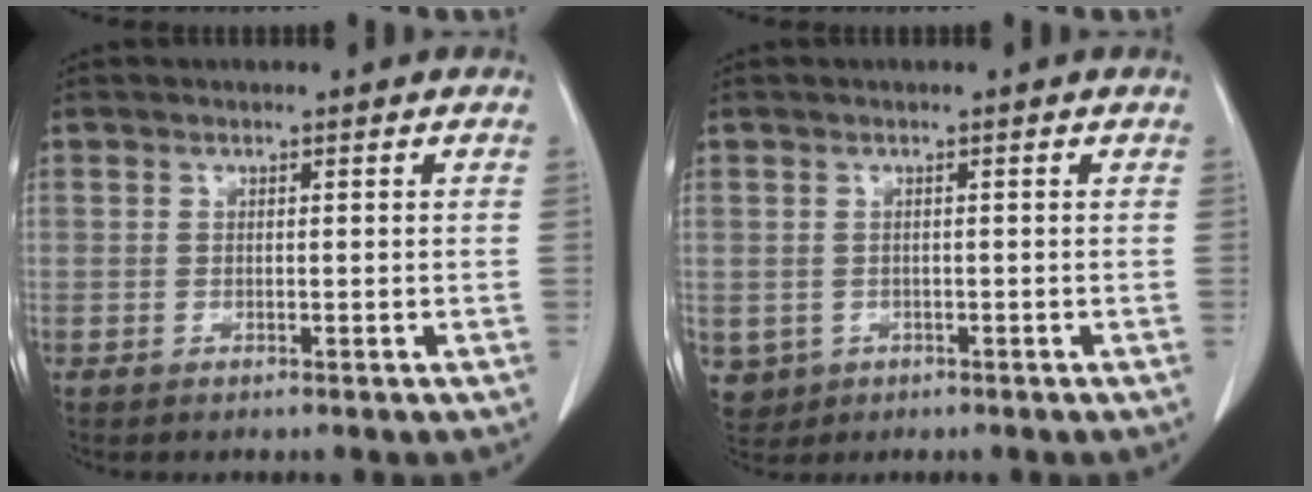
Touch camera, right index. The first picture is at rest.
{"total": 3.5, "force": [-1.0, 3.3, 0.5], "torque": [-0.005, 0.004, -0.007]}